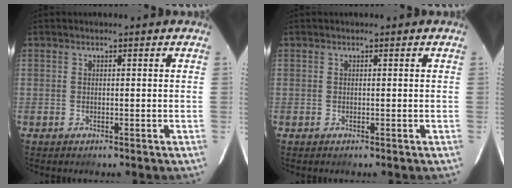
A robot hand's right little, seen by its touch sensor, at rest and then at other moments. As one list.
[{"total": 0.0}]